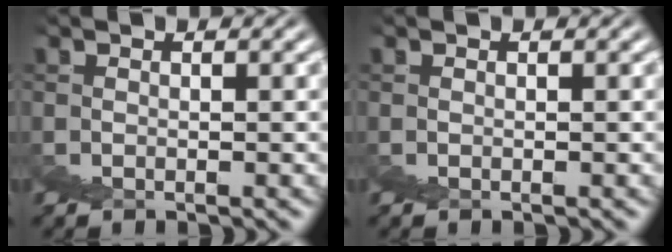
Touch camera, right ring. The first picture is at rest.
{"total": 0.0}